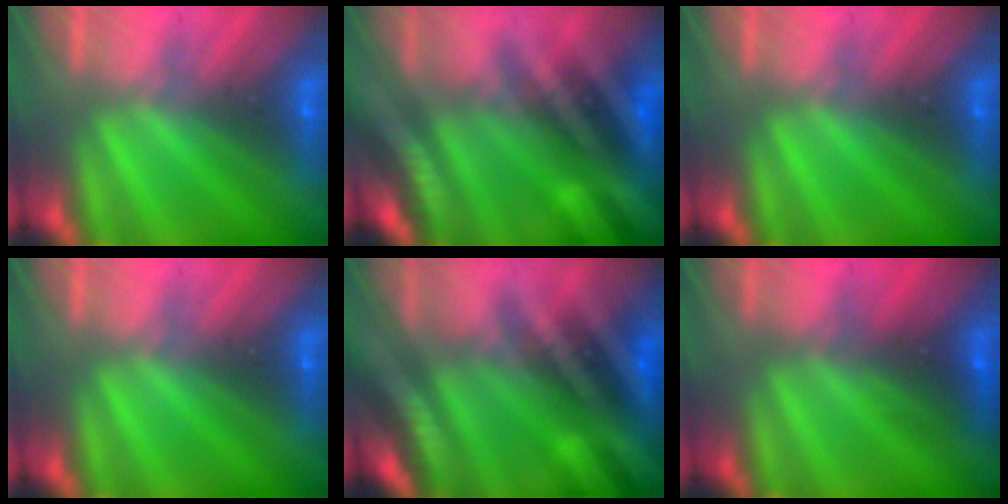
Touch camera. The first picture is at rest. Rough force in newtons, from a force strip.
{"total": 7.8}
{"total": 0.0}
{"total": 0.0}
{"total": 7.8}
{"total": 2.6}